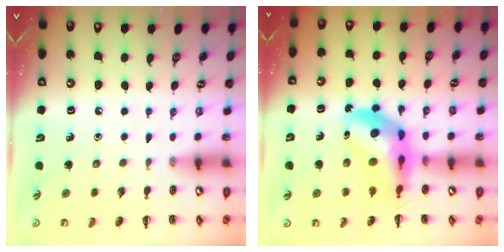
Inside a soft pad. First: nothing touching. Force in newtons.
{"total": 9.9, "press": 9.2, "slide": 3.6}